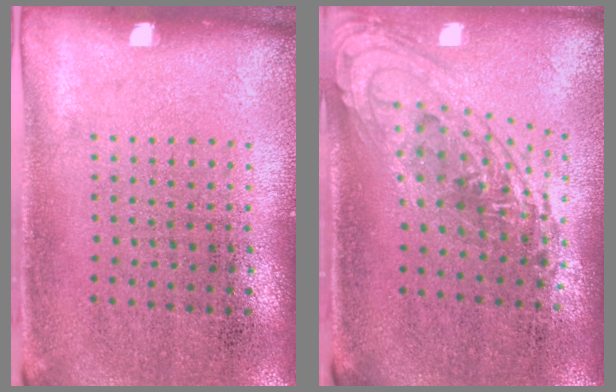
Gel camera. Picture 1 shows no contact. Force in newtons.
{"total": 1.5, "press": 1.3, "slide": 0.7}